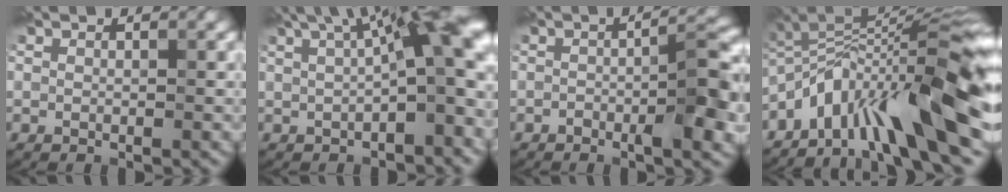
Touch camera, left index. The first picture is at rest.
{"total": 10.9, "force": [1.9, 2.8, 10.3], "torque": [-0.124, 0.031, 0.021]}
{"total": 5.7, "force": [-1.9, 1.5, 5.1], "torque": [-0.079, 0.009, -0.036]}
{"total": 12.6, "force": [-5.7, 2.7, 11.0], "torque": [-0.175, 0.024, -0.092]}